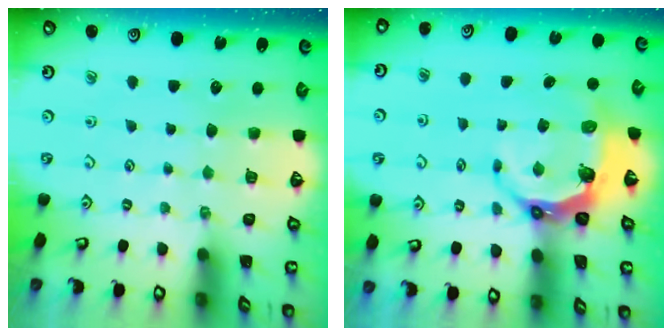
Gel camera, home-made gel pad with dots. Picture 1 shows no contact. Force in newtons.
{"total": 6.4, "press": 5.0, "slide": 4.0}